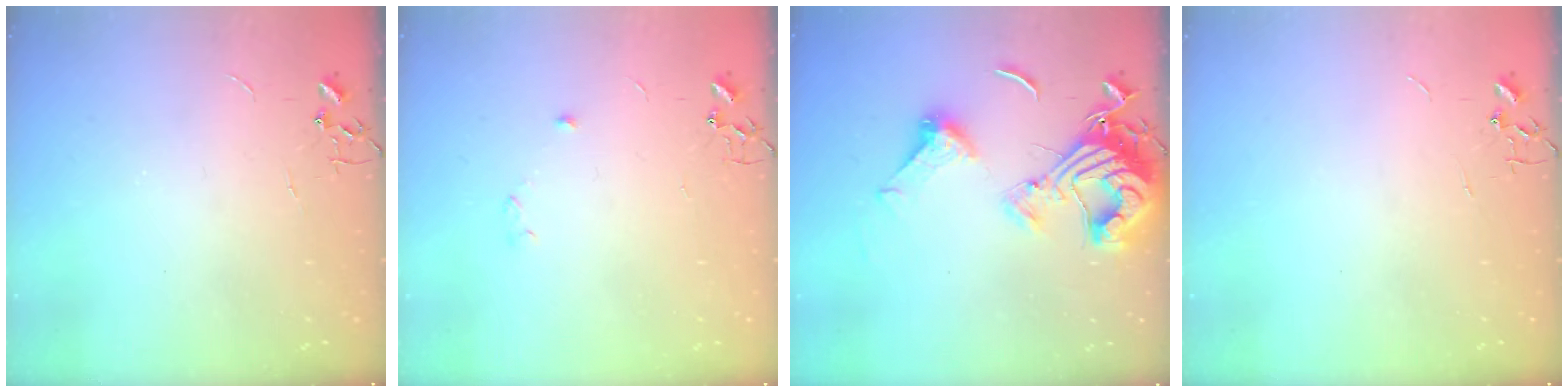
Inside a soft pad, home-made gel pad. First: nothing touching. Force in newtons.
{"total": 3.6, "press": 3.2, "slide": 1.7}
{"total": 17.0, "press": 17.0, "slide": 1.8}
{"total": 0.0}